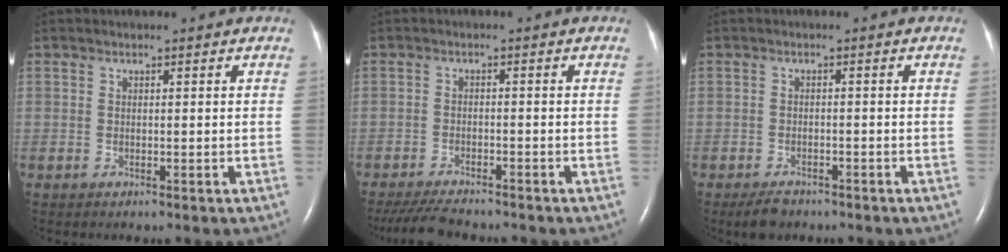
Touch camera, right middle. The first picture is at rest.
{"total": 6.9, "force": [-6.3, 0.9, 2.8], "torque": [-0.047, -0.020, -0.102]}
{"total": 3.1, "force": [-2.4, 1.4, 1.4], "torque": [-0.032, -0.004, -0.035]}